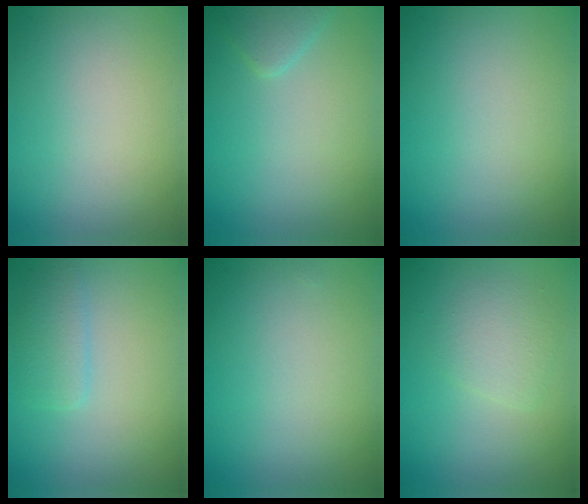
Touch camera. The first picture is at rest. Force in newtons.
{"total": 1.5, "press": 1.5, "slide": 0.1}
{"total": 0.0}
{"total": 1.9, "press": 1.9, "slide": 0.1}
{"total": 0.0}
{"total": 2.0, "press": 2.0, "slide": 0.2}